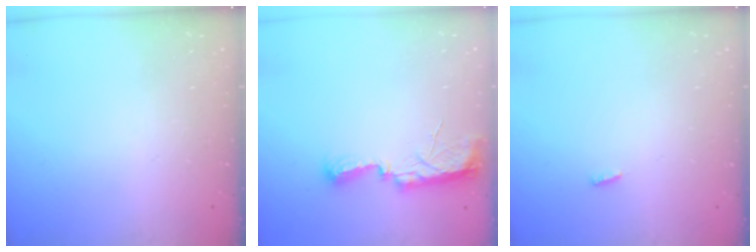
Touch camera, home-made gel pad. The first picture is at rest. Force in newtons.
{"total": 10.5, "press": 9.0, "slide": 5.3}
{"total": 3.0, "press": 2.9, "slide": 0.8}